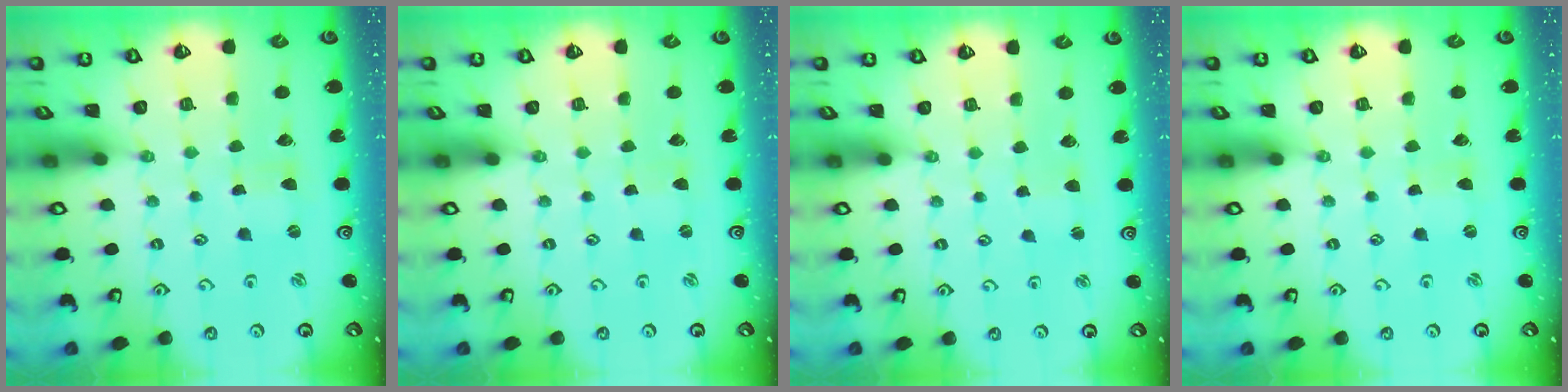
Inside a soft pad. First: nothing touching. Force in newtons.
{"total": 0.0}
{"total": 2.1, "press": 2.1, "slide": 0.2}
{"total": 0.0}